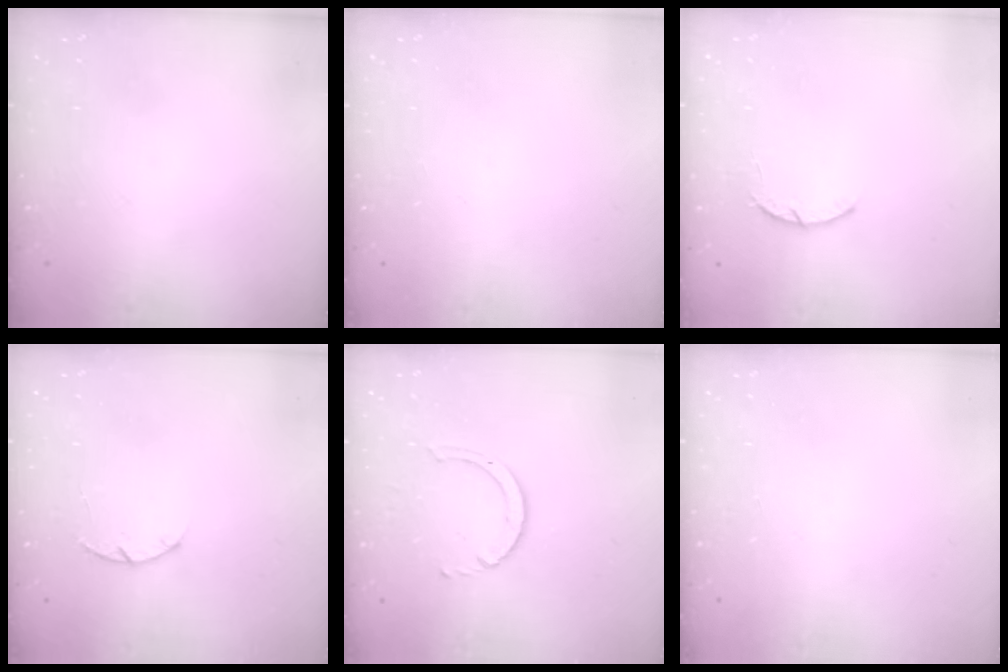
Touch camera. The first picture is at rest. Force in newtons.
{"total": 0.0}
{"total": 3.0, "press": 2.9, "slide": 0.5}
{"total": 2.9, "press": 2.9, "slide": 0.5}
{"total": 3.6, "press": 3.6, "slide": 0.5}
{"total": 2.6, "press": 2.6, "slide": 0.2}